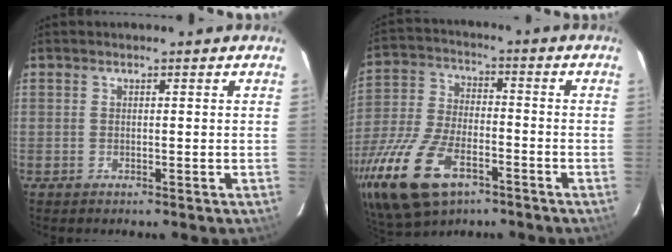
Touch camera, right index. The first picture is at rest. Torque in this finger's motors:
{"motor_torque": [1.15, -0.99, 1.05, 0.21]}